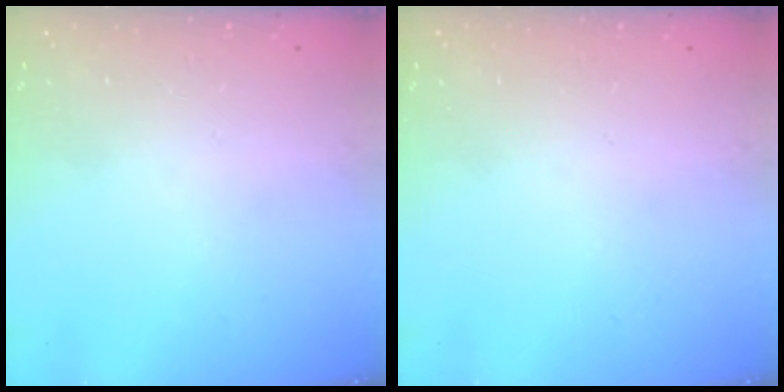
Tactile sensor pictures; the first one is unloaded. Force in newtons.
{"total": 0.0}